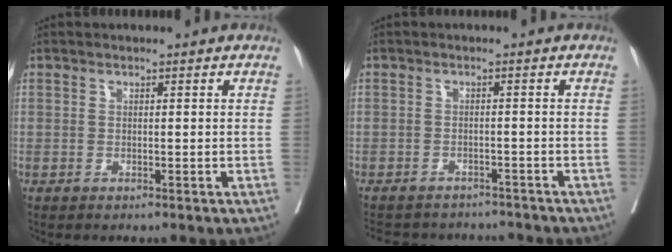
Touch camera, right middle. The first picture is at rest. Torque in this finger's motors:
{"motor_torque": [0.35, -0.87, -0.11, -0.10]}